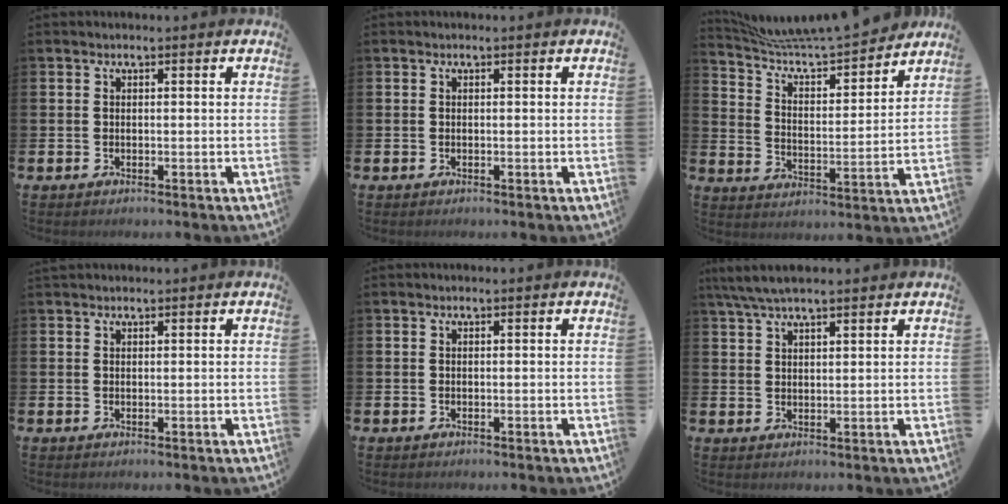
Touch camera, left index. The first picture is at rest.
{"total": 0.0}
{"total": 9.1, "force": [8.7, 0.8, 2.6], "torque": [-0.088, -0.062, 0.152]}
{"total": 0.8, "force": [0.7, 0.2, 0.1], "torque": [0.007, 0.000, 0.012]}
{"total": 0.0}
{"total": 4.8, "force": [4.0, 1.0, 2.5], "torque": [-0.065, -0.001, 0.075]}